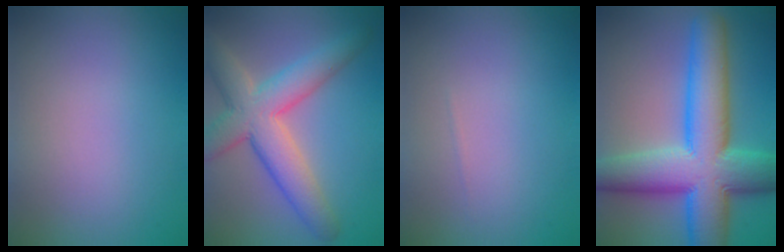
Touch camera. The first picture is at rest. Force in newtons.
{"total": 7.5, "press": 7.5, "slide": 0.6}
{"total": 0.0}
{"total": 12.6, "press": 12.6, "slide": 0.5}